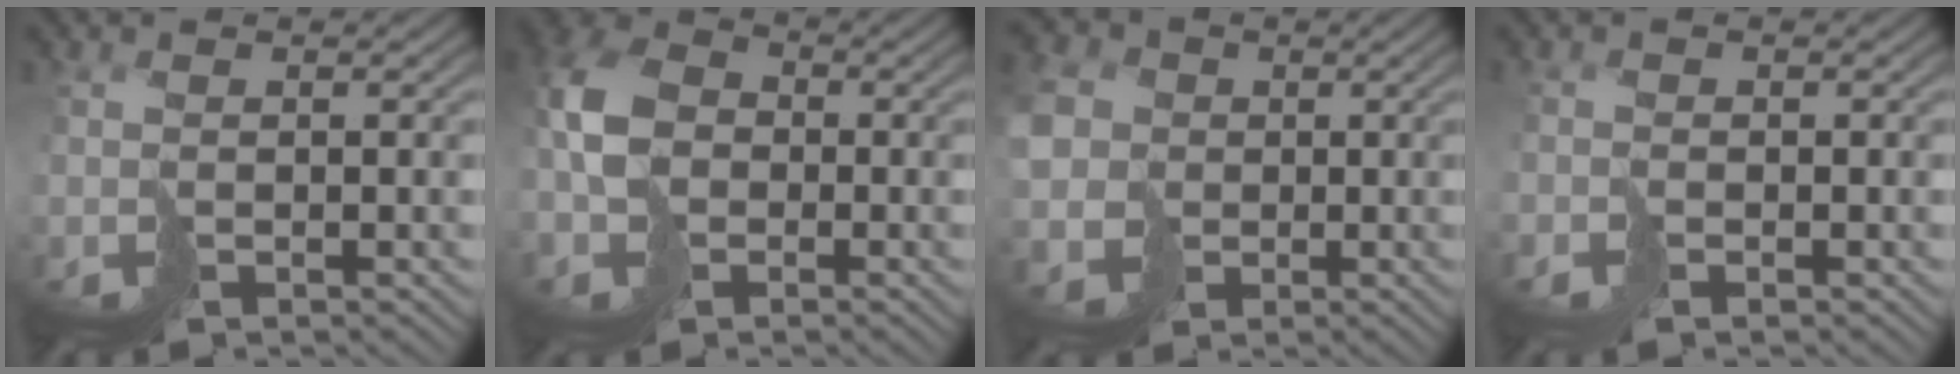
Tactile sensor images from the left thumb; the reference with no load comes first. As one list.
[{"total": 7.8, "force": [-1.5, 6.0, 4.8], "torque": [-0.135, -0.007, -0.036]}, {"total": 7.2, "force": [0.5, 6.6, 2.9], "torque": [-0.102, 0.004, 0.002]}, {"total": 1.0, "force": [-0.8, 0.5, 0.4], "torque": [-0.011, -0.003, -0.018]}]